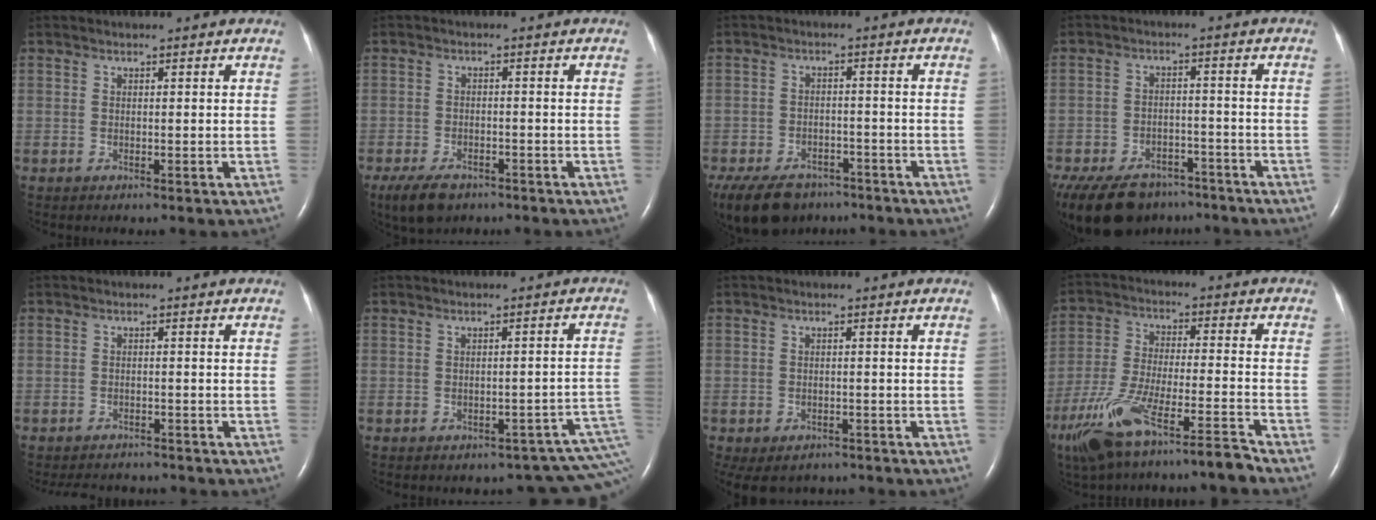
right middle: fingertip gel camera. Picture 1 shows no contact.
{"total": 8.6, "force": [-6.1, 4.7, 4.0], "torque": [-0.086, -0.007, -0.095]}
{"total": 13.7, "force": [-9.8, 7.8, 5.6], "torque": [-0.143, -0.010, -0.140]}
{"total": 18.7, "force": [-13.6, 10.3, 7.6], "torque": [-0.221, -0.022, -0.196]}
{"total": 6.4, "force": [-6.0, 1.8, 1.2], "torque": [-0.017, -0.006, -0.078]}
{"total": 8.7, "force": [-3.6, 4.5, 6.5], "torque": [-0.056, 0.025, -0.038]}
{"total": 7.1, "force": [-5.4, 4.2, 2.1], "torque": [-0.039, -0.001, -0.069]}
{"total": 13.2, "force": [-10.0, 0.6, 8.6], "torque": [-0.172, -0.015, -0.179]}